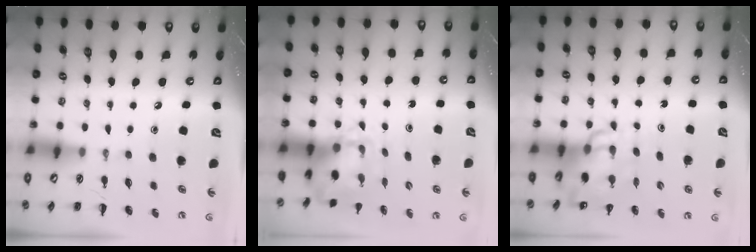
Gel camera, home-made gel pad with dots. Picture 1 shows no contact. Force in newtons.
{"total": 4.0, "press": 3.9, "slide": 0.7}
{"total": 10.7, "press": 10.3, "slide": 3.0}